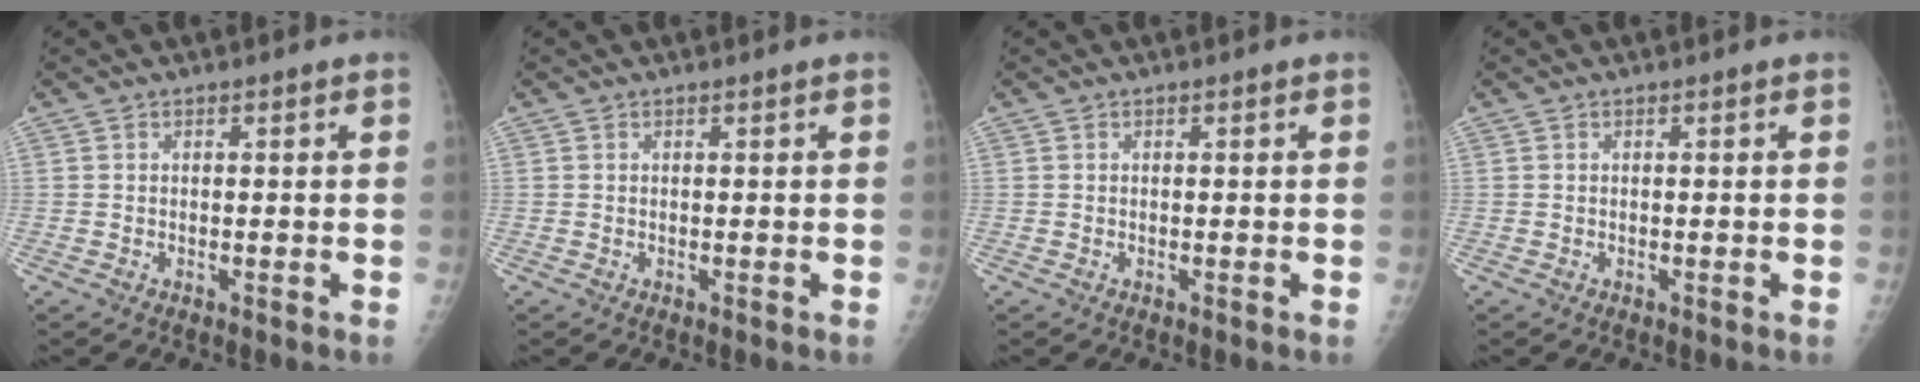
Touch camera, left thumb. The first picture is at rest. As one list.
[{"total": 0.0}, {"total": 0.0}, {"total": 0.0}]